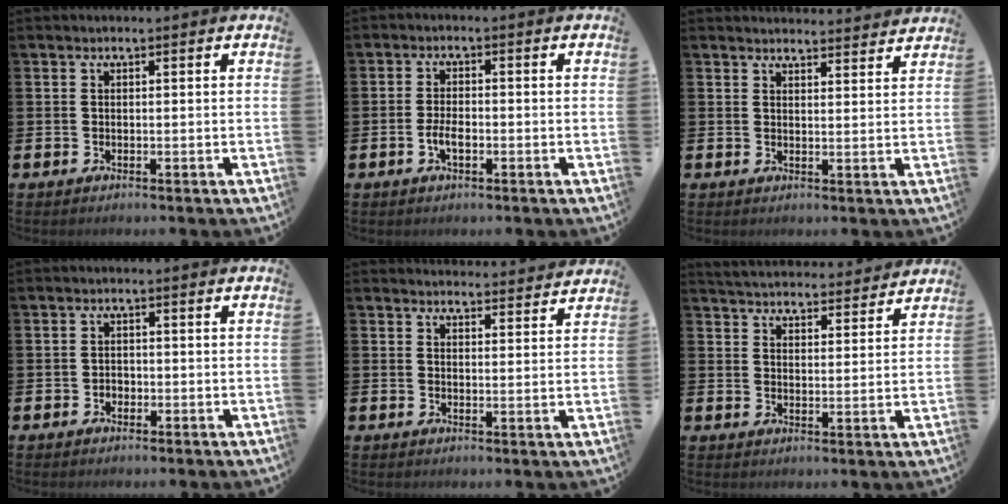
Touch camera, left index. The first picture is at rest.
{"total": 2.6, "force": [-0.8, 1.2, 2.2], "torque": [-0.036, -0.001, -0.015]}
{"total": 3.2, "force": [3.2, 0.2, -0.1], "torque": [0.007, -0.025, 0.056]}
{"total": 1.3, "force": [-0.6, 1.1, 0.3], "torque": [-0.004, 0.002, -0.015]}
{"total": 3.4, "force": [3.4, 0.4, -0.1], "torque": [0.008, -0.027, 0.060]}
{"total": 4.9, "force": [4.8, 0.7, 0.1], "torque": [-0.016, -0.035, 0.084]}